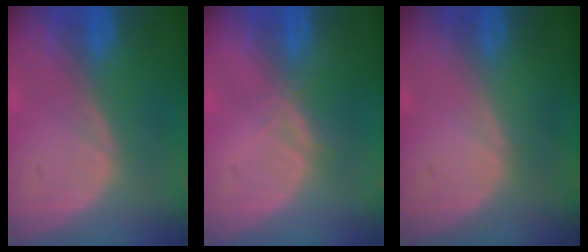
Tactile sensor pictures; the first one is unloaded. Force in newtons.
{"total": 1.5, "press": 1.3, "slide": 0.8}
{"total": 0.0}